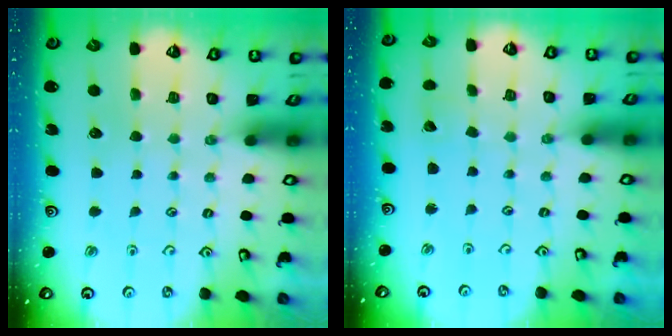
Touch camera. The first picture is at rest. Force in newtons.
{"total": 1.4, "press": 1.4, "slide": 0.1}